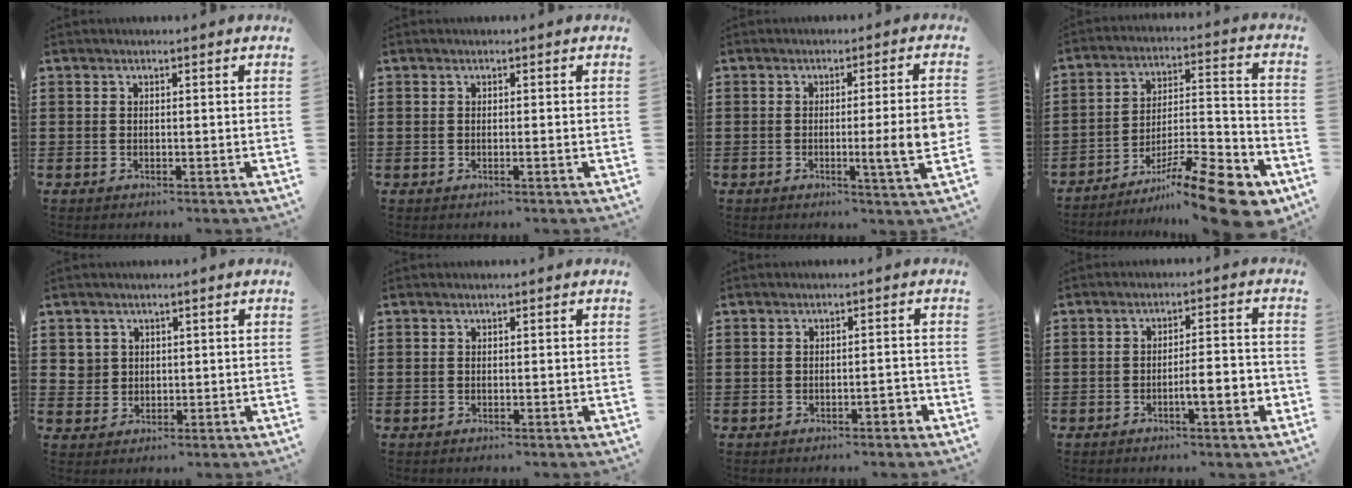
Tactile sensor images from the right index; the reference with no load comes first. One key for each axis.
{"total": 0.6, "fx": -0.1, "fy": -0.1, "fz": 0.6, "tx": -0.009, "ty": -0.002, "tz": -0.003}
{"total": 7.7, "fx": -1.2, "fy": 0.1, "fz": 7.6, "tx": -0.109, "ty": -0.022, "tz": -0.021}
{"total": 14.5, "fx": -10.9, "fy": 2.4, "fz": 9.2, "tx": -0.118, "ty": 0.049, "tz": -0.190}
{"total": 2.7, "fx": 1.0, "fy": 2.5, "fz": 0.3, "tx": -0.020, "ty": 0.010, "tz": 0.019}
{"total": 0.0}
{"total": 1.9, "fx": -1.1, "fy": 0.3, "fz": 1.4, "tx": -0.025, "ty": 0.000, "tz": -0.022}
{"total": 5.1, "fx": -2.0, "fy": 0.6, "fz": 4.6, "tx": -0.075, "ty": -0.002, "tz": -0.035}